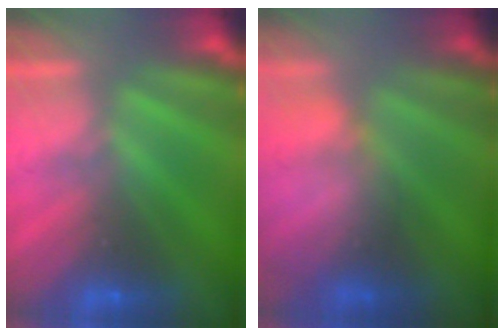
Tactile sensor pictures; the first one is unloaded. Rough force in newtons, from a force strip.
{"total": 4.7}